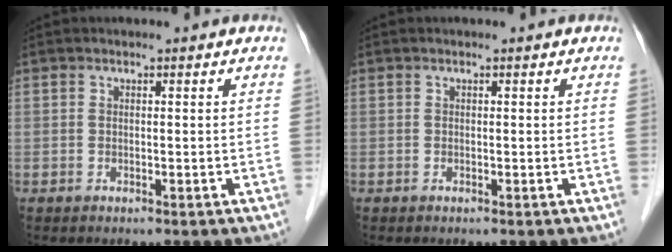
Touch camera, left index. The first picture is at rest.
{"total": 0.0}